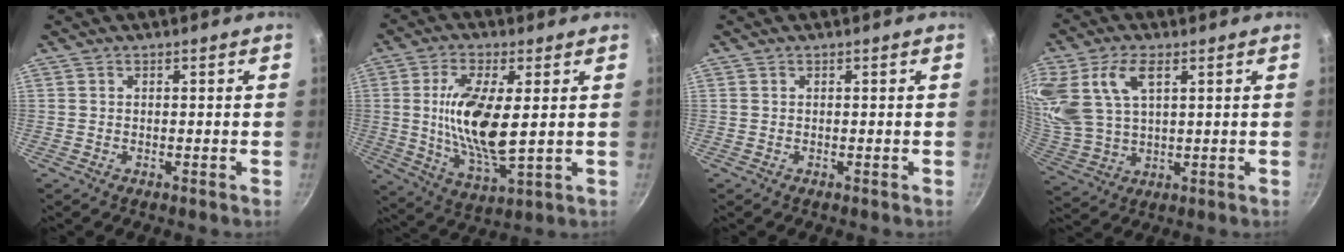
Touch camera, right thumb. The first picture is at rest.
{"total": 14.4, "force": [1.6, 5.4, 13.3], "torque": [-0.254, -0.015, 0.032]}
{"total": 0.0}
{"total": 16.2, "force": [6.2, 9.5, 11.5], "torque": [-0.245, 0.002, 0.132]}